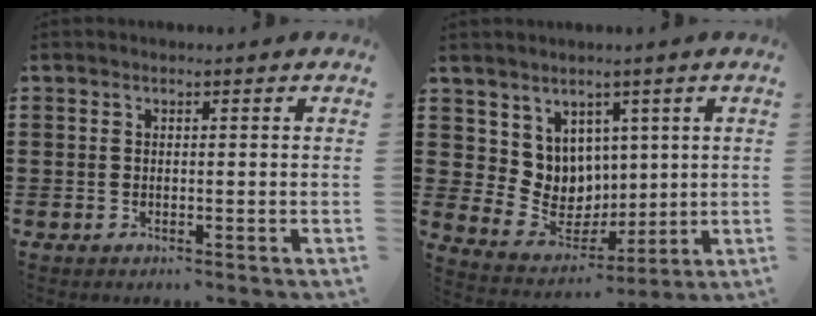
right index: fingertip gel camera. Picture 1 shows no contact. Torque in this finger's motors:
{"motor_torque": [0.71, 0.67, 0.10, 0.03]}